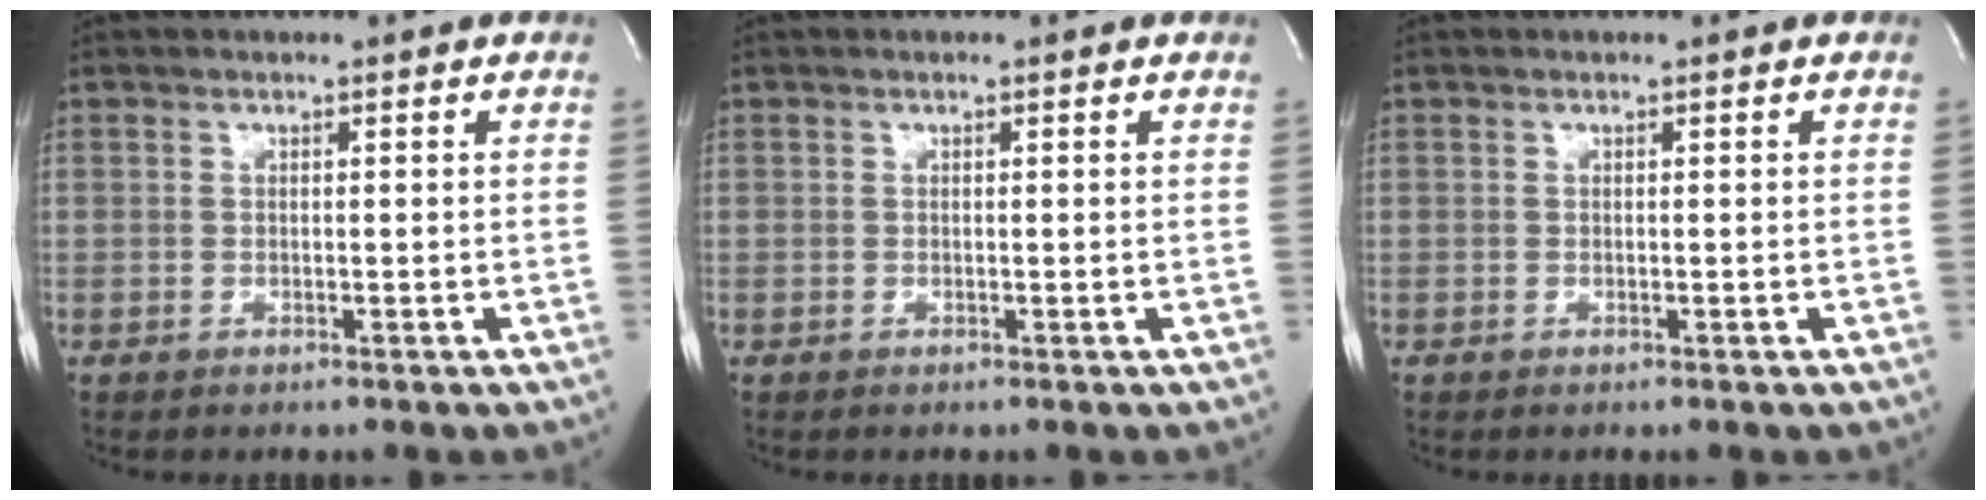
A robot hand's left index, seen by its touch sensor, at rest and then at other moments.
{"total": 0.0}
{"total": 0.0}